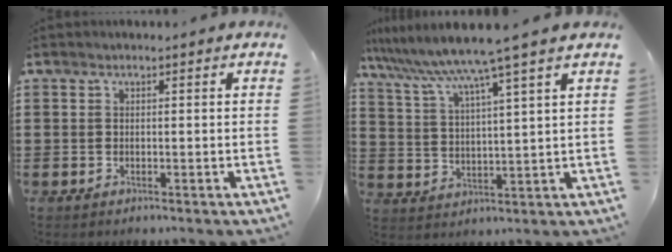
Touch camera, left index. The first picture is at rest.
{"total": 7.1, "force": [6.0, -1.4, 3.5], "torque": [-0.093, -0.042, 0.097]}